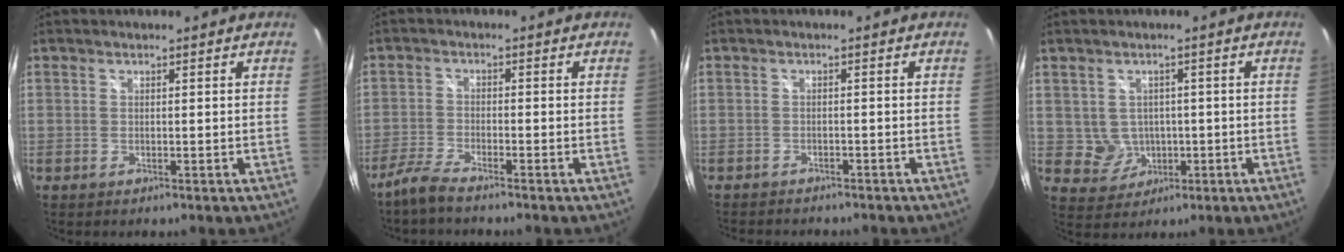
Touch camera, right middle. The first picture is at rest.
{"total": 3.8, "force": [-3.3, -0.2, 1.9], "torque": [-0.058, -0.008, -0.074]}
{"total": 4.4, "force": [-4.0, 0.9, 1.4], "torque": [-0.034, -0.013, -0.060]}
{"total": 4.6, "force": [-0.2, 4.5, 1.1], "torque": [-0.030, 0.008, 0.011]}